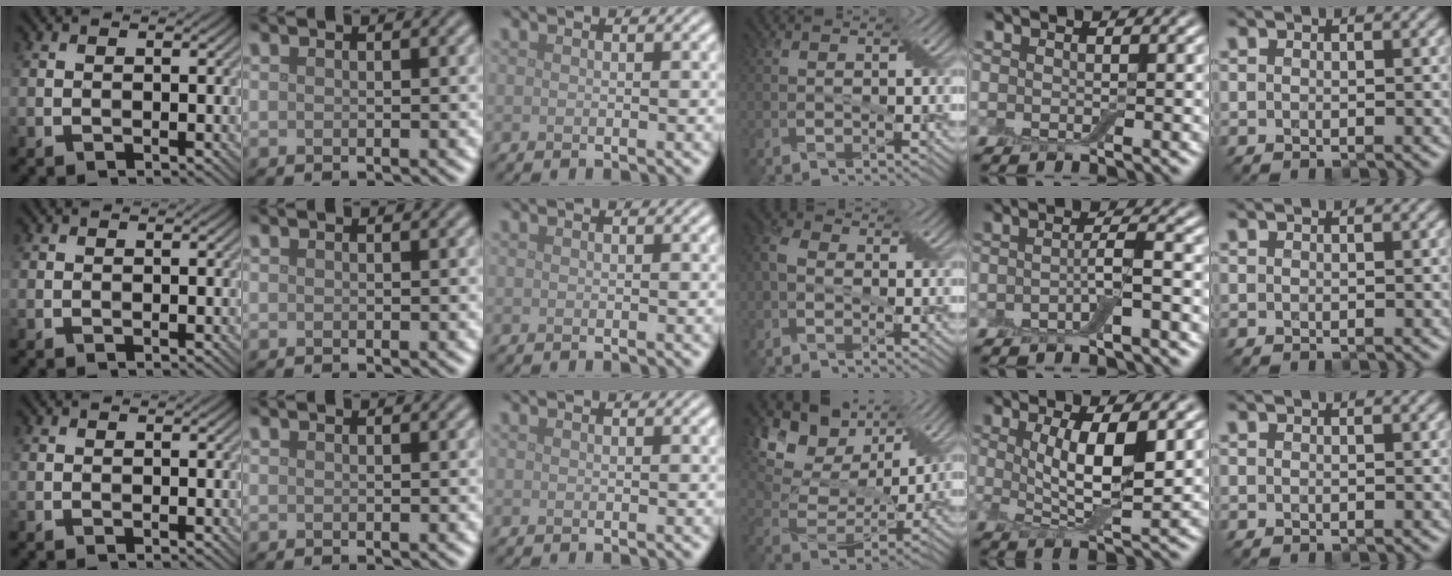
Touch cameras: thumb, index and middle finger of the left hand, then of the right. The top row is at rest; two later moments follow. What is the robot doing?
{"motion": "fold", "object": "bandage"}